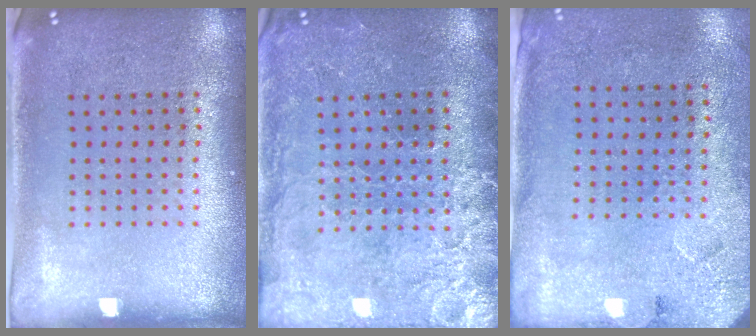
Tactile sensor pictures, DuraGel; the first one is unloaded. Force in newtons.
{"total": 3.2, "press": 3.1, "slide": 0.7}
{"total": 2.7, "press": 2.2, "slide": 1.6}